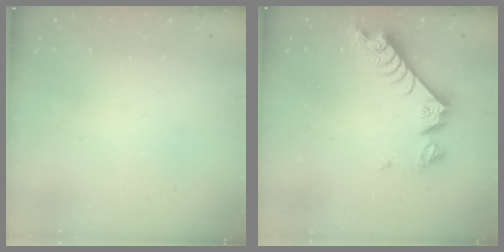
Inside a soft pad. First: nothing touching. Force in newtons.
{"total": 8.4, "press": 8.4, "slide": 1.0}